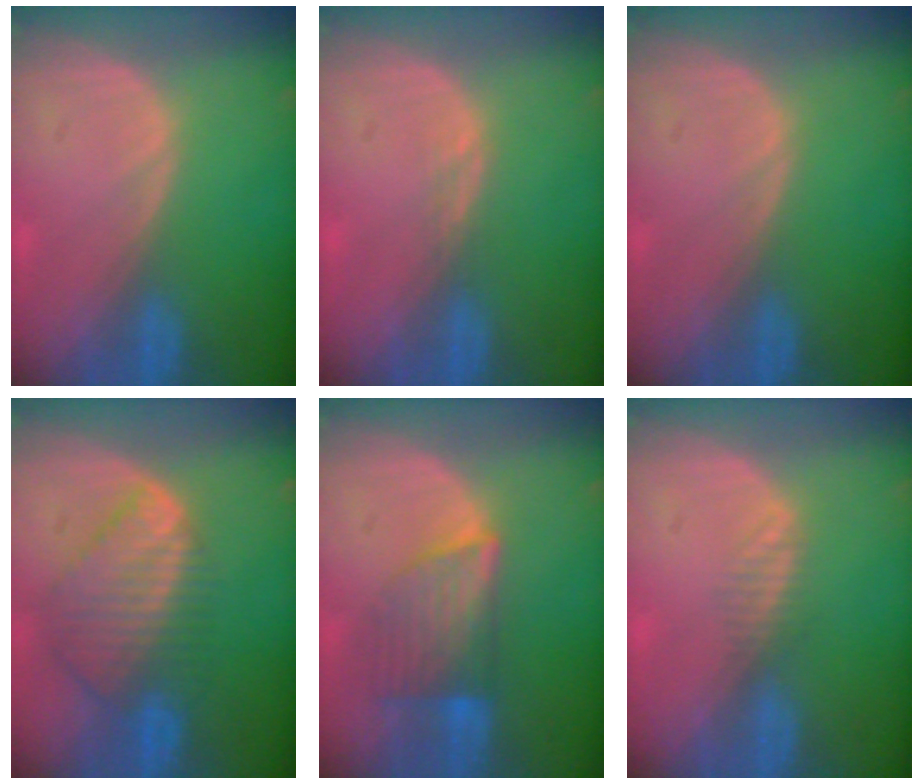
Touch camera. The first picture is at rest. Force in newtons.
{"total": 1.0, "press": 0.8, "slide": 0.7}
{"total": 0.0}
{"total": 8.9, "press": 7.7, "slide": 4.4}
{"total": 6.9, "press": 6.4, "slide": 2.6}
{"total": 1.7, "press": 1.4, "slide": 1.0}